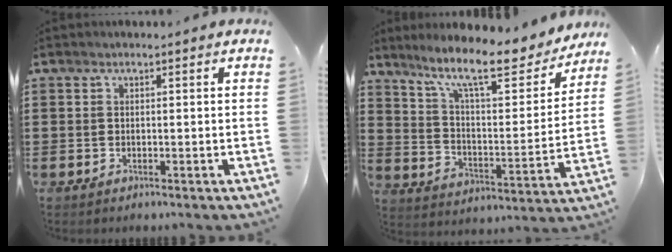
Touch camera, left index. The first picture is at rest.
{"total": 12.4, "force": [10.1, 2.0, 7.0], "torque": [-0.147, -0.060, 0.167]}